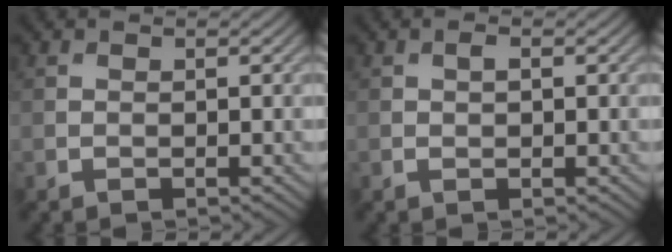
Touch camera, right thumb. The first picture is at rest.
{"total": 1.2, "force": [0.2, 0.6, 1.0], "torque": [-0.017, 0.000, 0.004]}